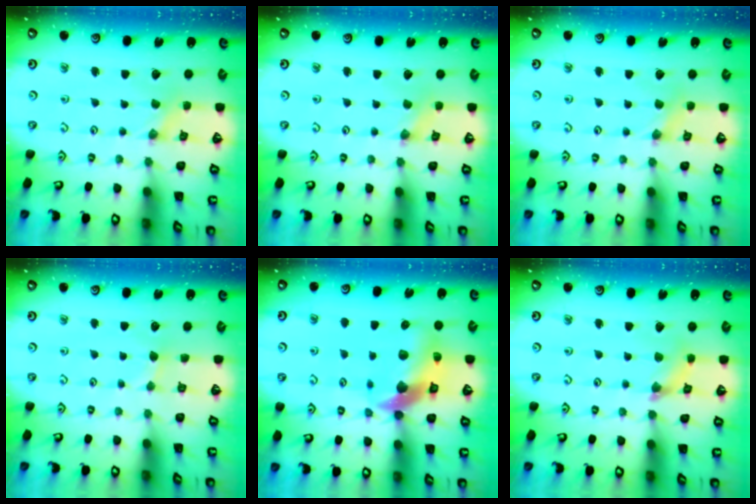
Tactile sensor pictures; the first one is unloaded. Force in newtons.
{"total": 0.0}
{"total": 2.1, "press": 2.1, "slide": 0.4}
{"total": 1.3, "press": 1.3, "slide": 0.2}
{"total": 13.3, "press": 13.1, "slide": 2.1}
{"total": 3.8, "press": 3.7, "slide": 0.3}